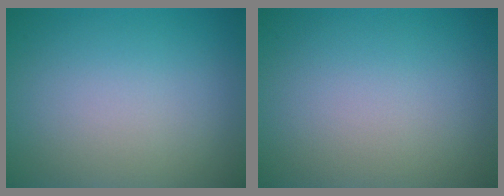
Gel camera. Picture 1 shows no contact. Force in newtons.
{"total": 0.0}